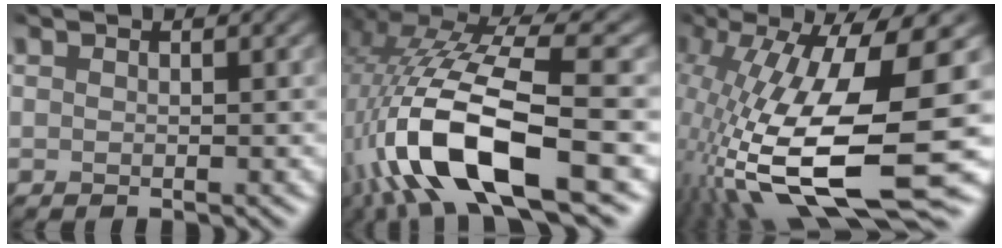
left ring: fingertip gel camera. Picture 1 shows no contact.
{"total": 12.7, "force": [-6.0, 3.6, 10.6], "torque": [-0.215, 0.002, -0.098]}
{"total": 14.6, "force": [-2.7, 4.4, 13.6], "torque": [-0.266, -0.009, -0.031]}